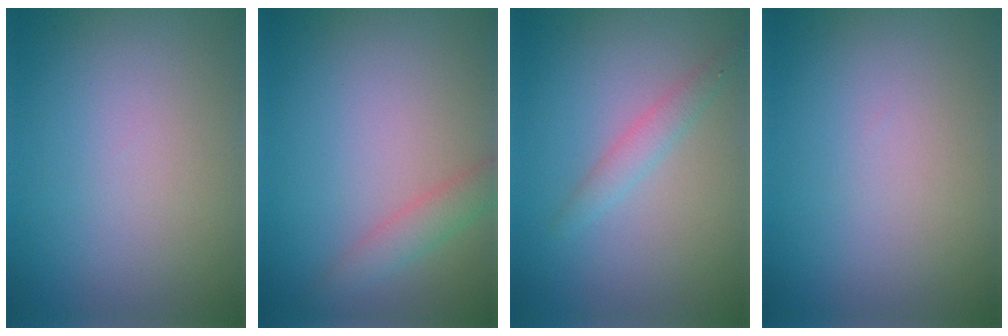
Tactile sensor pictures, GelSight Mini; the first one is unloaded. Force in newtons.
{"total": 2.1, "press": 2.1, "slide": 0.1}
{"total": 1.7, "press": 1.7, "slide": 0.0}
{"total": 0.0}